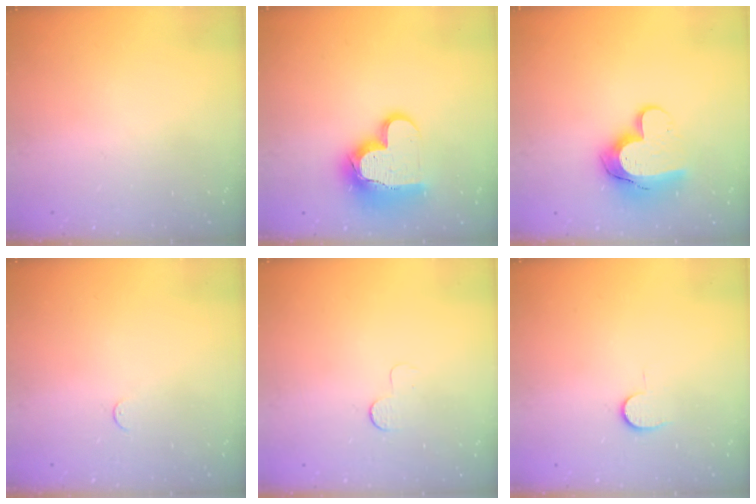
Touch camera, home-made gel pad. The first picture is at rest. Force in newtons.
{"total": 15.5, "press": 15.4, "slide": 1.8}
{"total": 13.3, "press": 13.3, "slide": 1.1}
{"total": 2.7, "press": 2.7, "slide": 0.4}
{"total": 3.2, "press": 3.1, "slide": 0.3}
{"total": 4.0, "press": 4.0, "slide": 0.4}